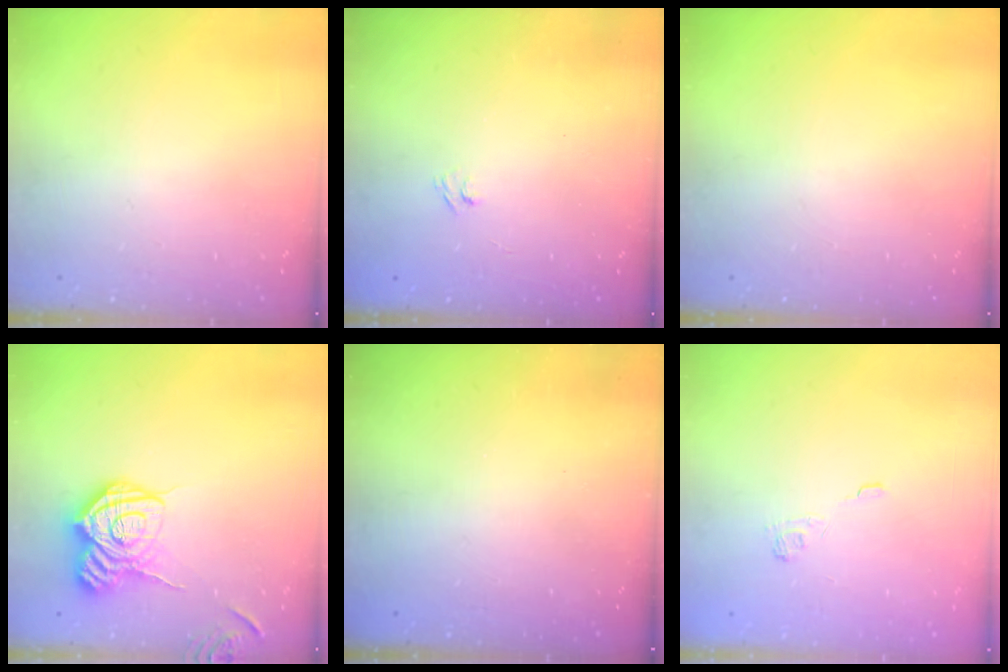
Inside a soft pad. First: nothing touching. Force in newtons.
{"total": 2.2, "press": 2.0, "slide": 1.0}
{"total": 0.0}
{"total": 16.9, "press": 16.9, "slide": 0.8}
{"total": 2.4, "press": 2.2, "slide": 0.8}
{"total": 2.3, "press": 1.9, "slide": 1.4}